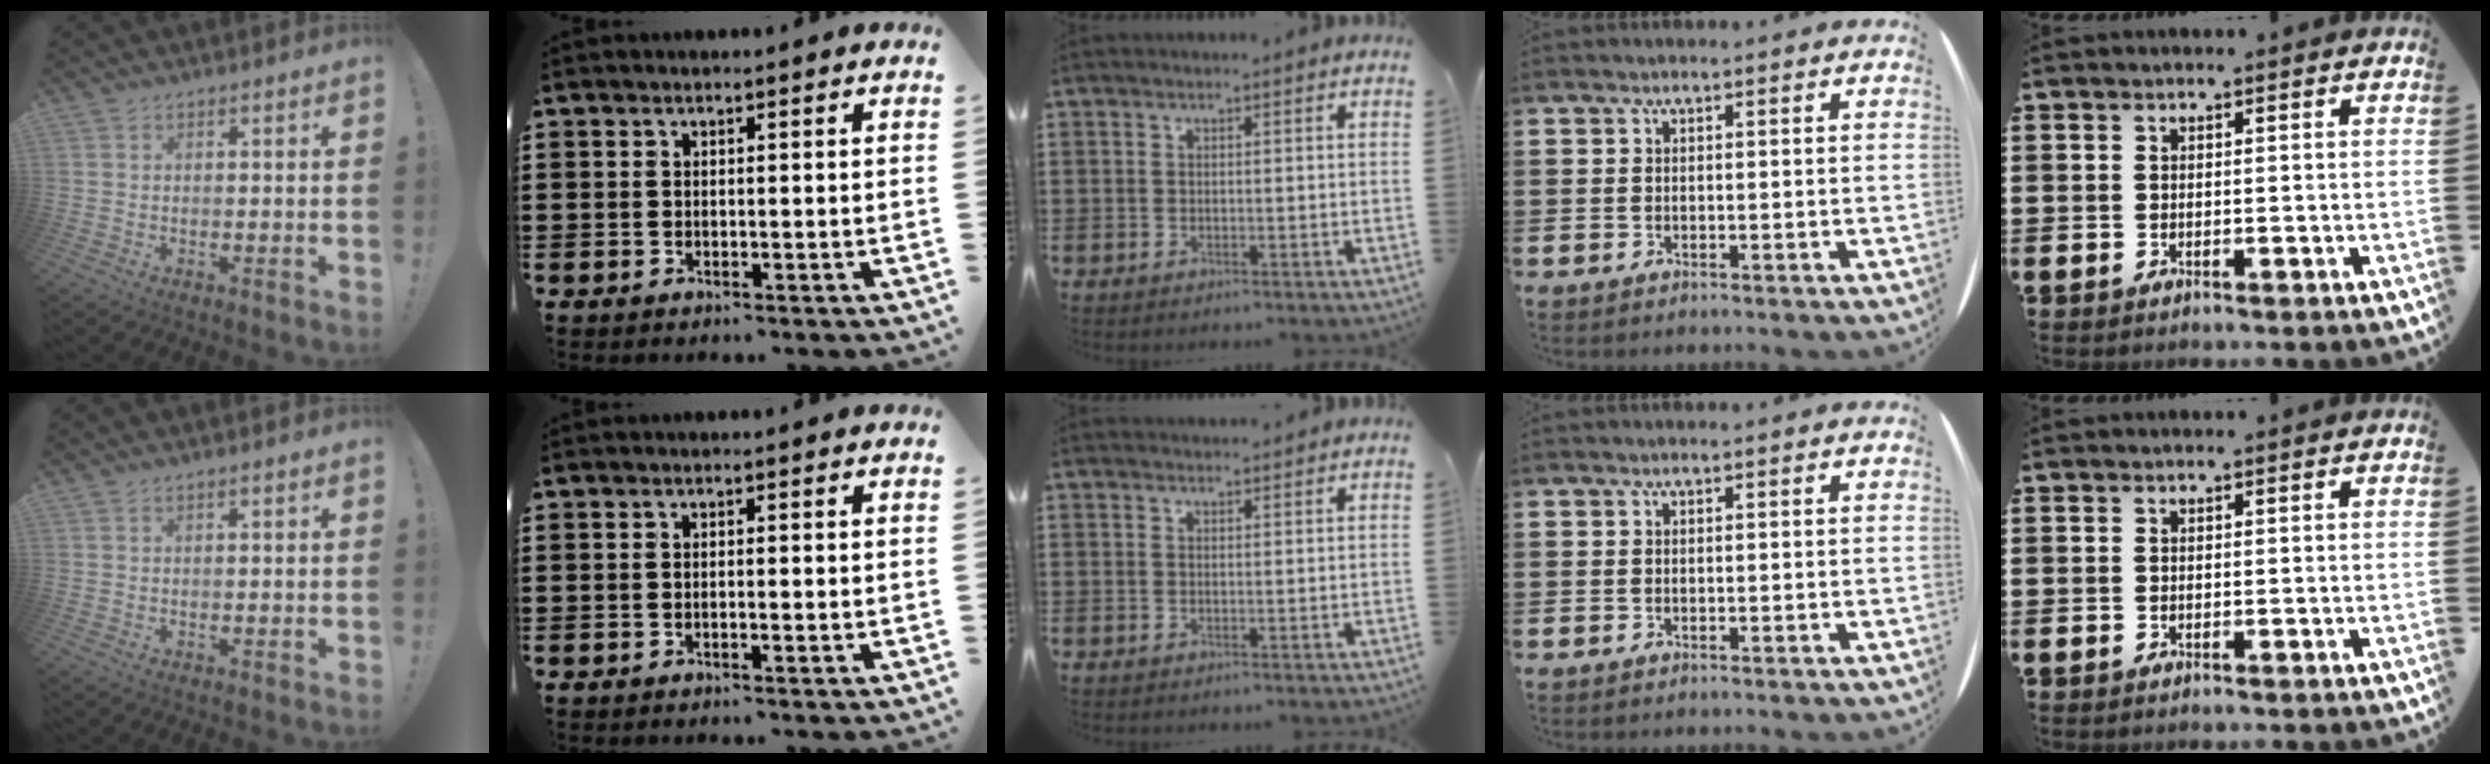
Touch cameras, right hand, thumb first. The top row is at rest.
{"thumb": {"total": 0.6, "force": [0.3, -0.1, 0.5], "torque": [-0.014, 0.002, 0.006]}, "index": {"total": 0.6, "force": [-0.3, -0.1, 0.5], "torque": [-0.009, -0.003, -0.005]}, "middle": {"total": 1.2, "force": [1.2, 0.0, -0.1], "torque": [-0.002, -0.003, 0.024]}}